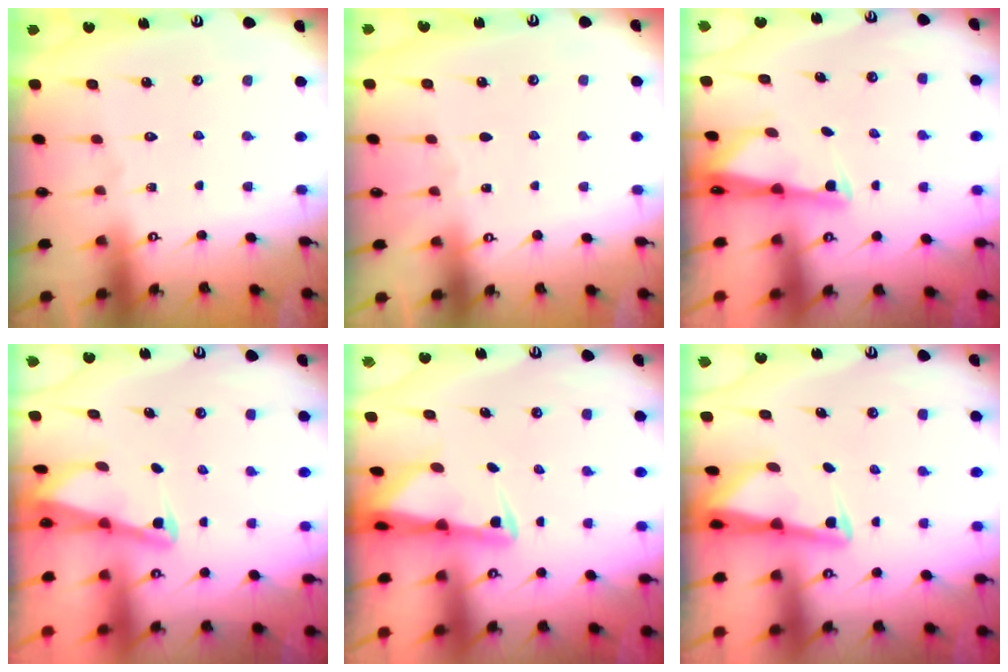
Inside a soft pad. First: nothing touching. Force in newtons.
{"total": 2.5, "press": 2.5, "slide": 0.3}
{"total": 1.9, "press": 1.9, "slide": 0.4}
{"total": 2.1, "press": 2.1, "slide": 0.4}
{"total": 2.4, "press": 2.4, "slide": 0.5}
{"total": 2.9, "press": 2.9, "slide": 0.4}